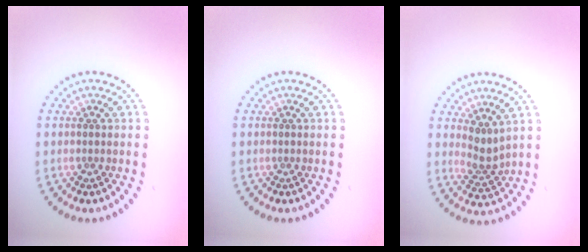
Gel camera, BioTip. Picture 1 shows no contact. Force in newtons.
{"total": 0.0}
{"total": 2.4, "press": 1.7, "slide": 1.7}